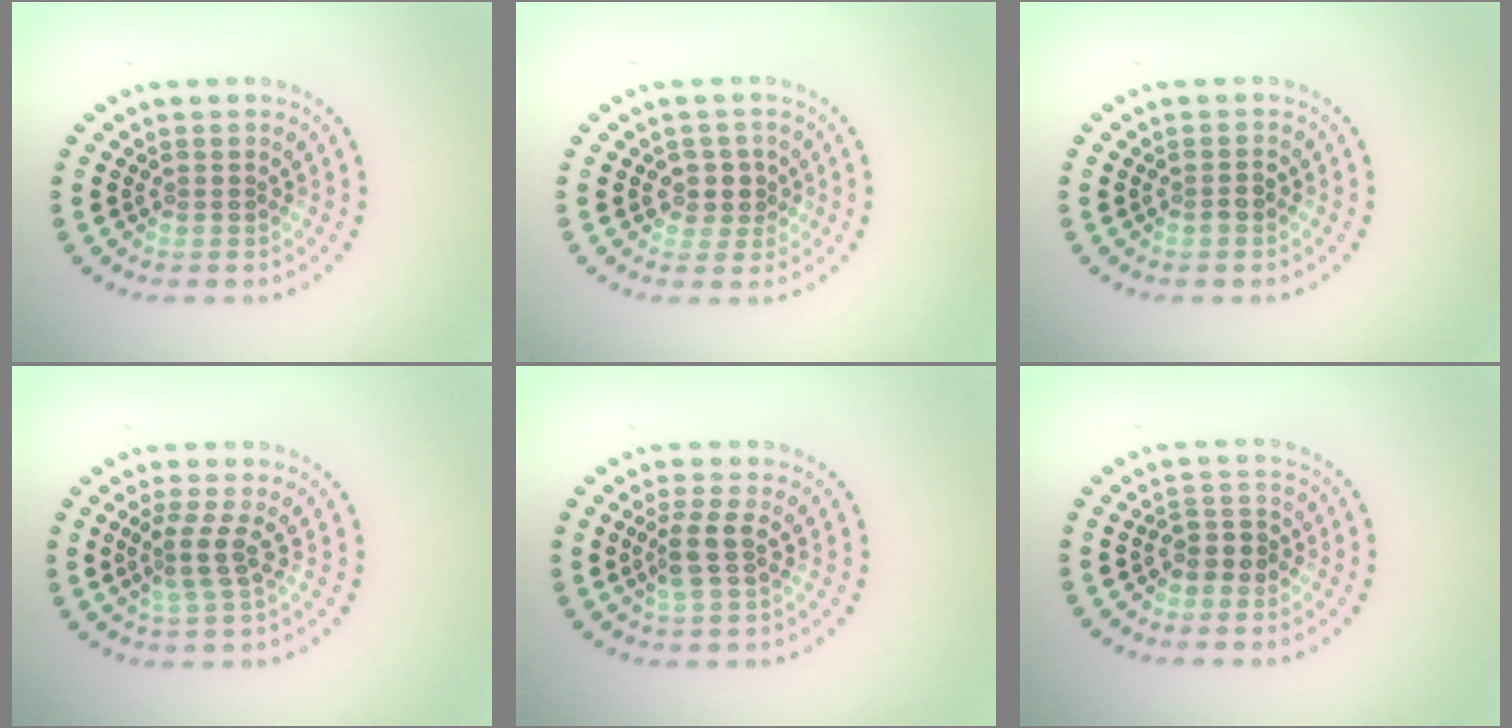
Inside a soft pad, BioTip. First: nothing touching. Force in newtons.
{"total": 2.1, "press": 1.7, "slide": 1.2}
{"total": 1.0, "press": 0.8, "slide": 0.5}
{"total": 2.2, "press": 1.5, "slide": 1.6}
{"total": 2.3, "press": 1.9, "slide": 1.4}
{"total": 1.9, "press": 1.5, "slide": 1.2}